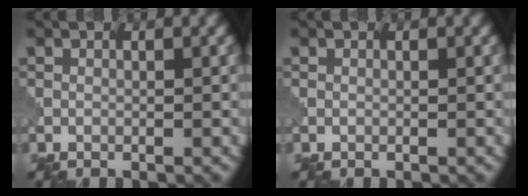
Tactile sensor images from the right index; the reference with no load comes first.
{"total": 0.0}